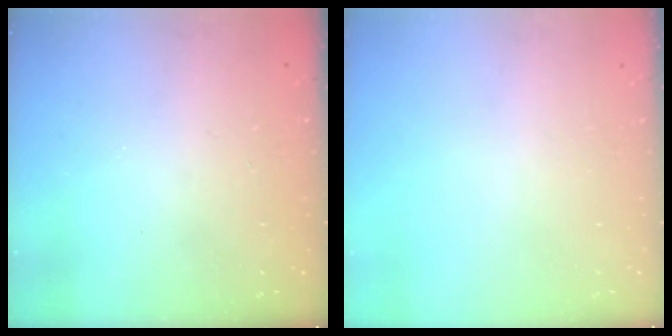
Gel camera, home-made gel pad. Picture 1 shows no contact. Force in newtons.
{"total": 0.0}